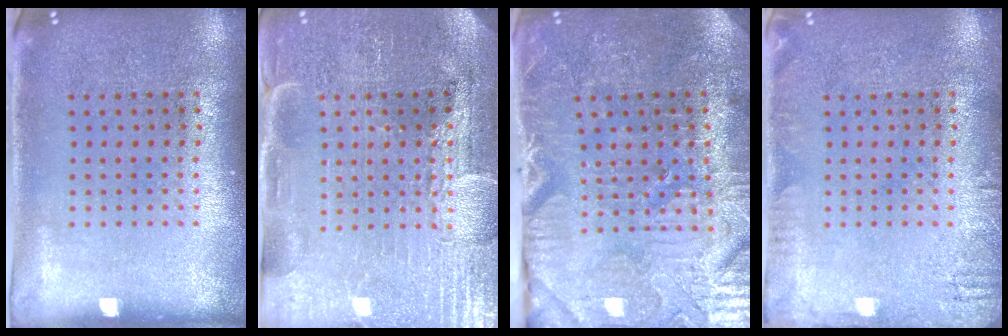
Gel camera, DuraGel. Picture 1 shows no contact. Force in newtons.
{"total": 4.0, "press": 3.8, "slide": 1.4}
{"total": 3.8, "press": 3.8, "slide": 0.5}
{"total": 1.7, "press": 1.7, "slide": 0.2}